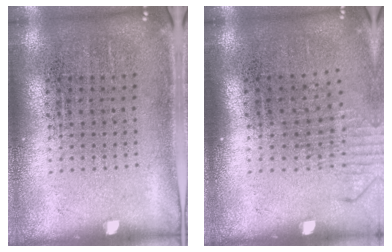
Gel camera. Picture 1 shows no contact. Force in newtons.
{"total": 1.3, "press": 1.0, "slide": 0.8}